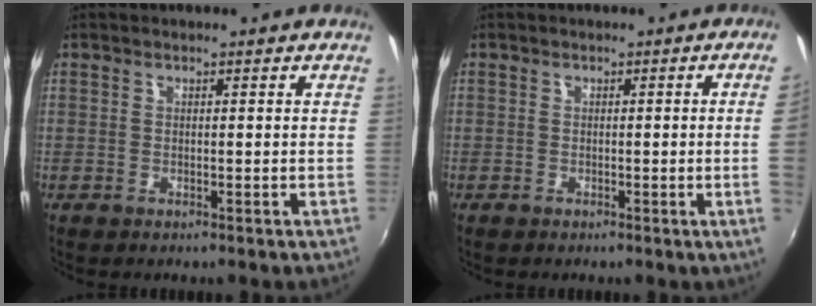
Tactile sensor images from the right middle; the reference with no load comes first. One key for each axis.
{"total": 2.4, "fx": -0.1, "fy": -1.4, "fz": 2.0, "tx": -0.031, "ty": -0.009, "tz": 0.005}